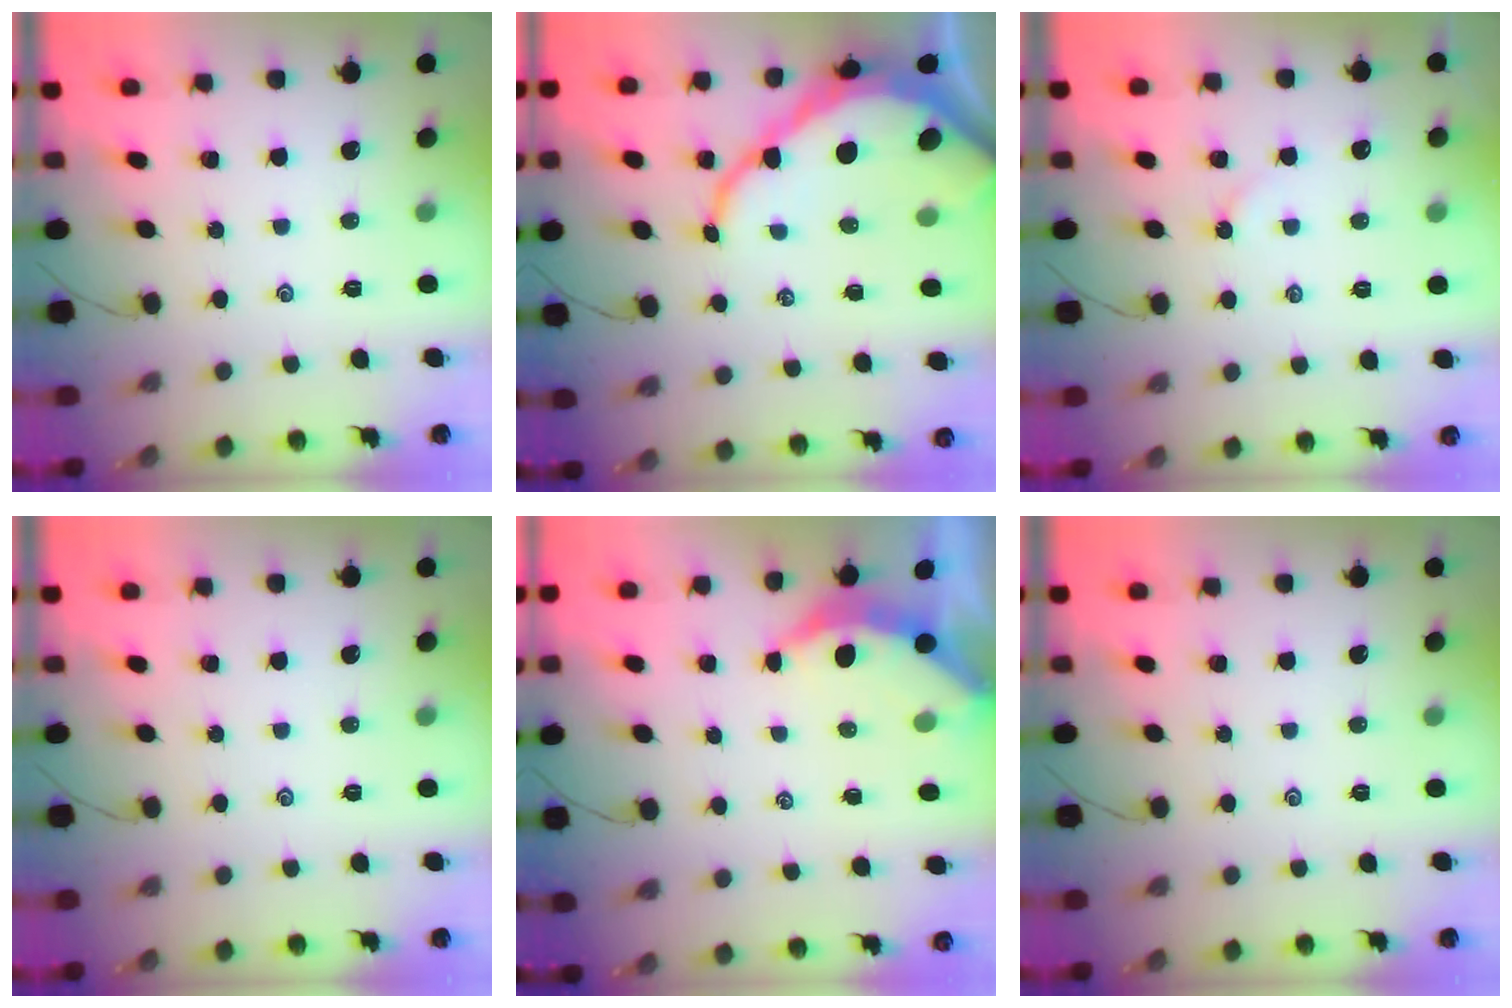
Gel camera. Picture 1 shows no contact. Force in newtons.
{"total": 15.9, "press": 15.8, "slide": 1.6}
{"total": 2.0, "press": 1.9, "slide": 0.3}
{"total": 0.0}
{"total": 3.3, "press": 3.3, "slide": 0.3}
{"total": 0.0}